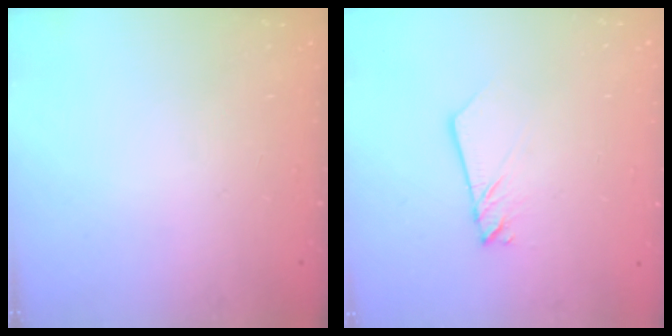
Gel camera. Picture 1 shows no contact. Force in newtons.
{"total": 2.7, "press": 2.6, "slide": 0.3}